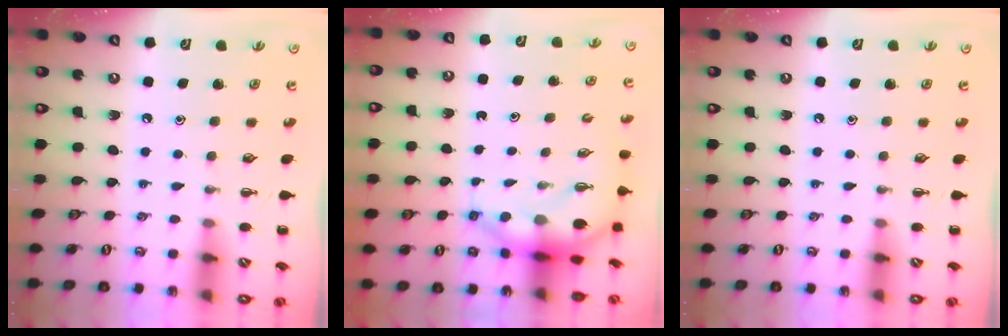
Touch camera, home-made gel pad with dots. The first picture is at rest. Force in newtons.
{"total": 7.0, "press": 6.9, "slide": 1.2}
{"total": 0.0}